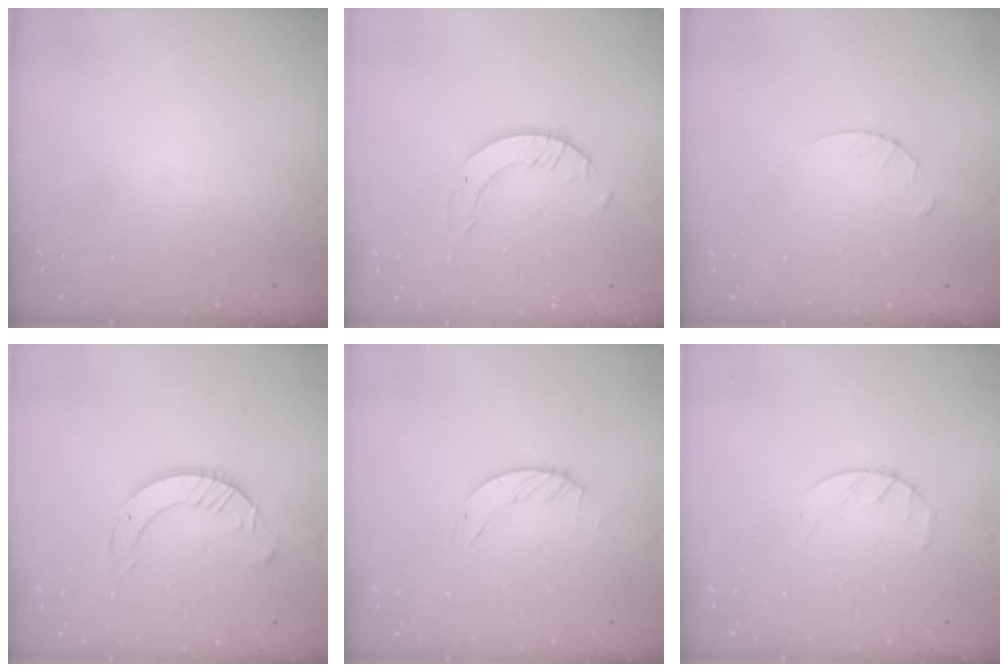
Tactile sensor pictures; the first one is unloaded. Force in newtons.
{"total": 3.4, "press": 3.4, "slide": 0.3}
{"total": 3.3, "press": 3.3, "slide": 0.4}
{"total": 10.1, "press": 10.0, "slide": 1.0}
{"total": 1.2, "press": 1.2, "slide": 0.2}
{"total": 3.2, "press": 3.2, "slide": 0.5}